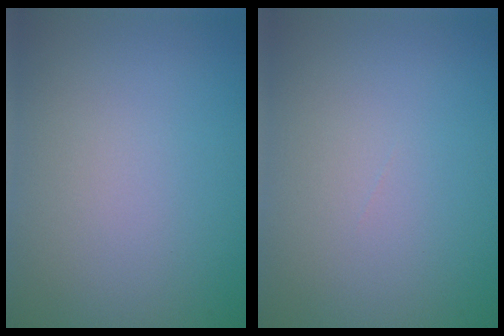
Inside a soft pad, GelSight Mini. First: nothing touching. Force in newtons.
{"total": 0.0}